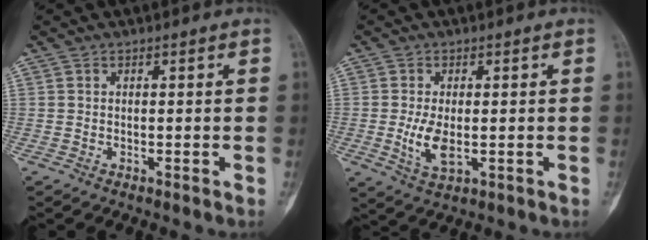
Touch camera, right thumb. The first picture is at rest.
{"total": 5.5, "force": [-0.6, 2.7, 4.8], "torque": [-0.095, -0.012, -0.004]}